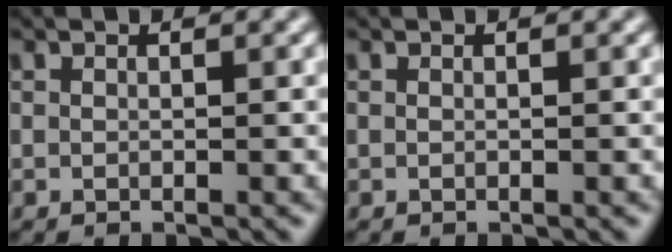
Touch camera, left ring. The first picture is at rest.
{"total": 0.0}